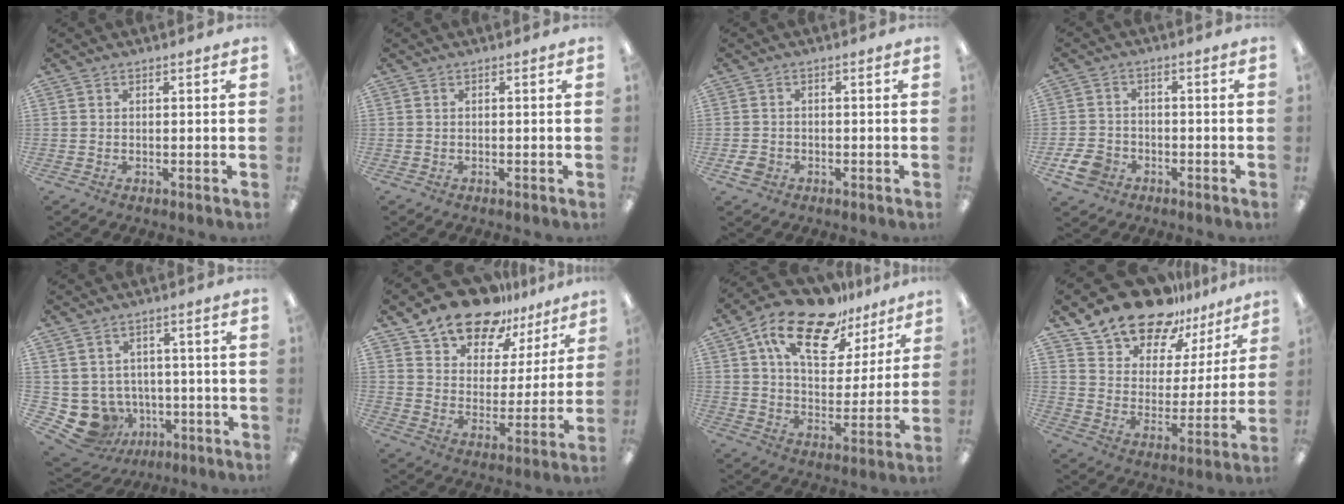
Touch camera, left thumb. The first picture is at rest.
{"total": 0.0}
{"total": 2.5, "force": [-1.5, 1.9, 0.9], "torque": [-0.012, 0.004, -0.026]}
{"total": 6.2, "force": [-3.4, 4.5, 2.6], "torque": [-0.047, 0.012, -0.063]}
{"total": 8.4, "force": [-2.7, 7.5, 2.5], "torque": [-0.078, 0.001, -0.037]}
{"total": 15.6, "force": [12.6, 7.8, 4.9], "torque": [-0.083, -0.094, 0.227]}
{"total": 18.9, "force": [12.6, 9.1, 10.8], "torque": [-0.185, -0.071, 0.217]}
{"total": 17.2, "force": [14.4, 8.3, 4.5], "torque": [-0.096, -0.112, 0.260]}